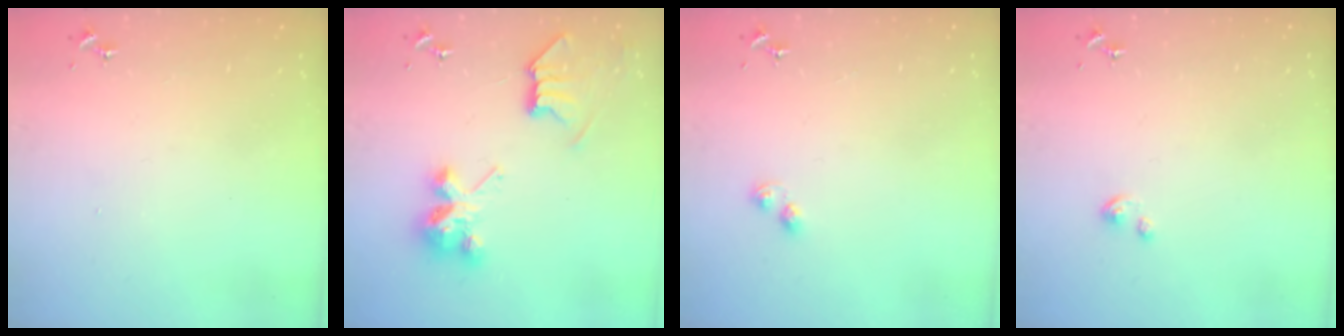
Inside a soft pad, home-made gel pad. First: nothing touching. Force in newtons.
{"total": 8.5, "press": 8.5, "slide": 0.1}
{"total": 2.9, "press": 2.8, "slide": 0.5}
{"total": 3.5, "press": 3.5, "slide": 0.3}